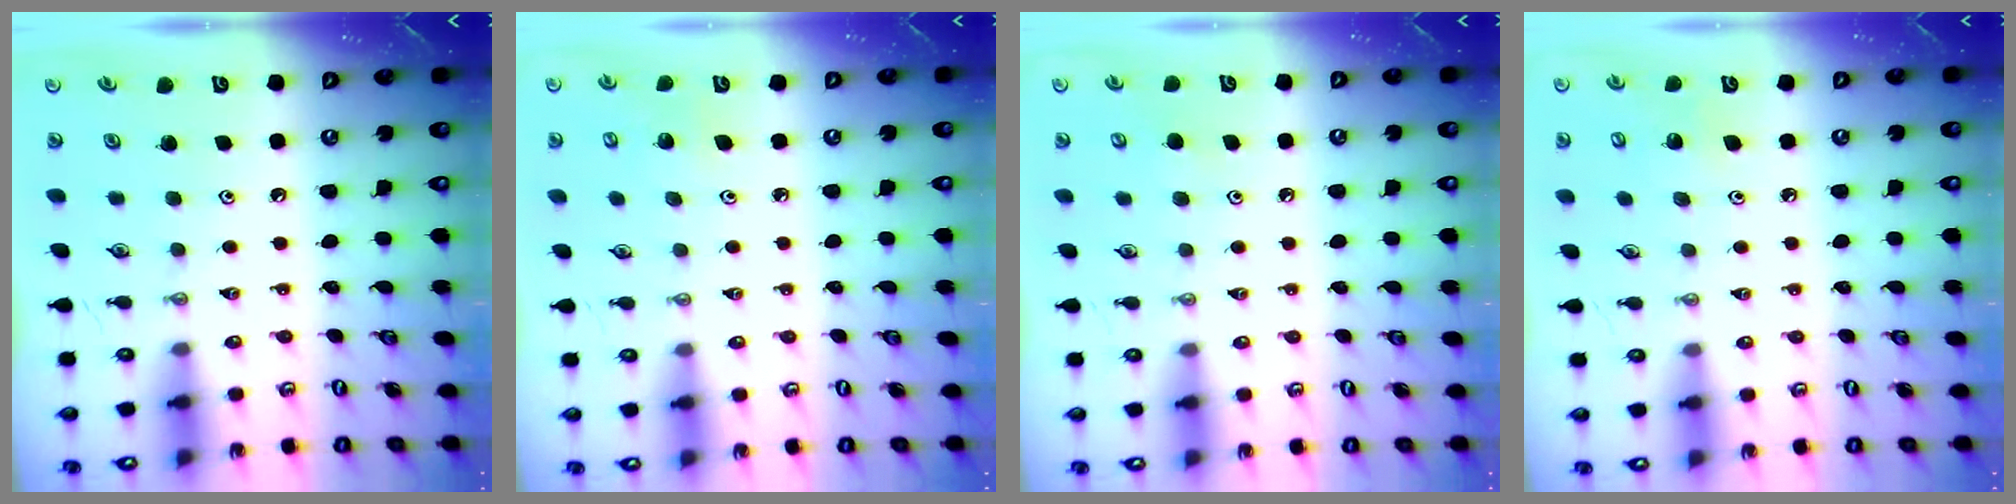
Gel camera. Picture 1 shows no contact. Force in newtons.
{"total": 4.0, "press": 3.9, "slide": 0.9}
{"total": 3.9, "press": 3.9, "slide": 0.3}
{"total": 4.9, "press": 4.8, "slide": 0.4}